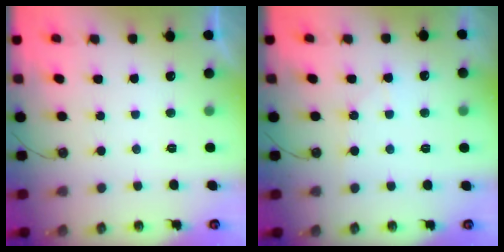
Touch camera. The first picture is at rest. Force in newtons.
{"total": 4.2, "press": 4.1, "slide": 0.5}